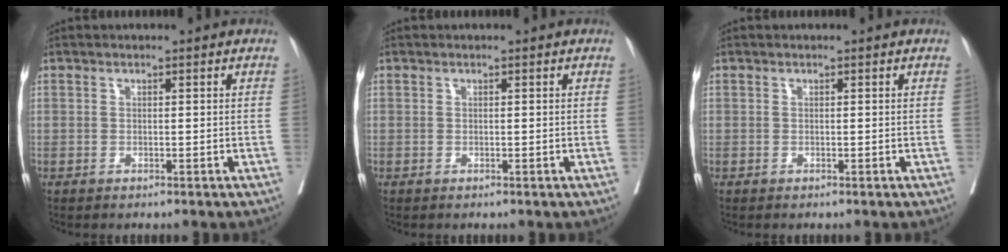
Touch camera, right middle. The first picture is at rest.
{"total": 0.0}
{"total": 0.0}